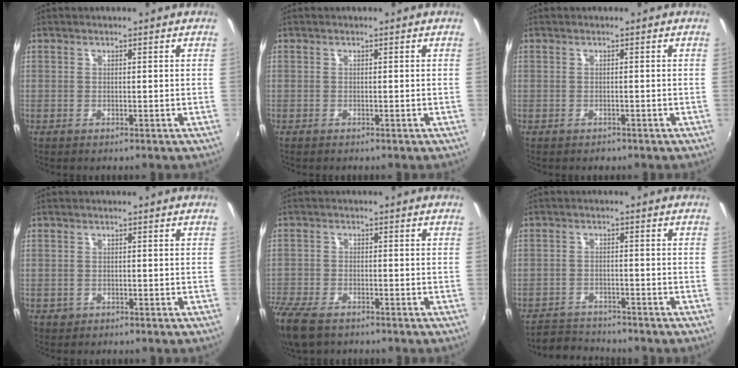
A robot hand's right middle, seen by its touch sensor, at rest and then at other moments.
{"total": 0.0}
{"total": 1.0, "force": [-0.7, 0.6, 0.1], "torque": [-0.006, -0.002, -0.009]}
{"total": 1.3, "force": [-0.5, 1.2, 0.3], "torque": [-0.008, -0.004, -0.004]}
{"total": 9.8, "force": [-7.1, 4.3, 5.3], "torque": [-0.146, -0.038, -0.139]}
{"total": 4.7, "force": [-4.5, 1.2, 0.1], "torque": [-0.022, 0.003, -0.082]}